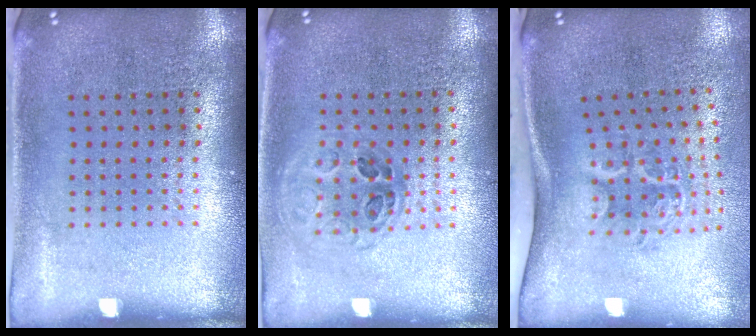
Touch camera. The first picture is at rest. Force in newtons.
{"total": 1.1, "press": 1.0, "slide": 0.6}
{"total": 2.1, "press": 1.3, "slide": 1.6}